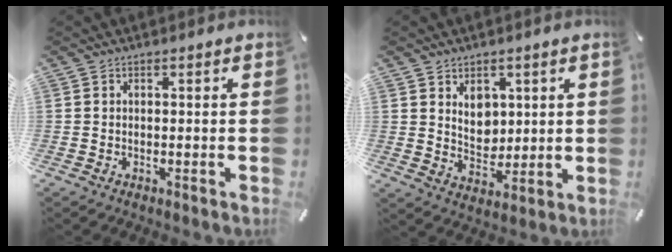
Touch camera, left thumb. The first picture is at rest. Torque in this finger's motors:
{"motor_torque": [1.34, 1.24, 0.60, -0.67, 0.27]}